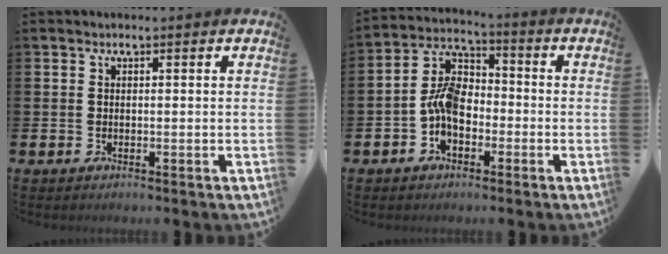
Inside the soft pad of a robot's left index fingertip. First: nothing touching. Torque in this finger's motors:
{"motor_torque": [1.38, 0.76, 0.31, 0.08]}